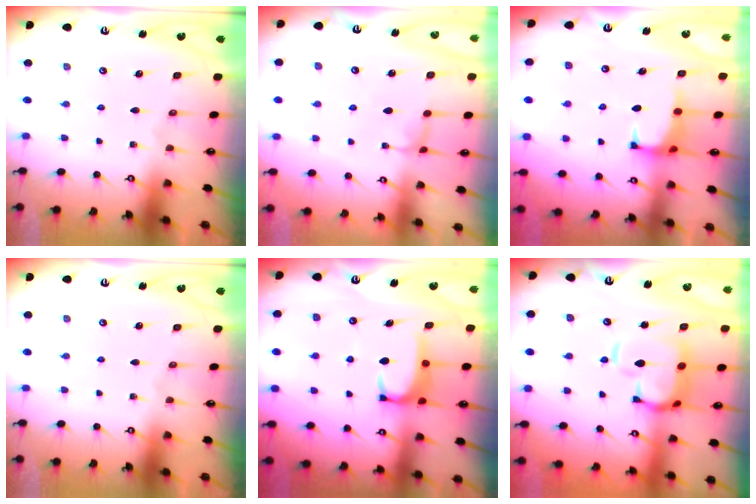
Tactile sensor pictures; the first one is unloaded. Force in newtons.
{"total": 2.3, "press": 2.3, "slide": 0.3}
{"total": 1.4, "press": 1.3, "slide": 0.5}
{"total": 0.0}
{"total": 2.9, "press": 2.9, "slide": 0.3}
{"total": 9.2, "press": 9.1, "slide": 1.6}